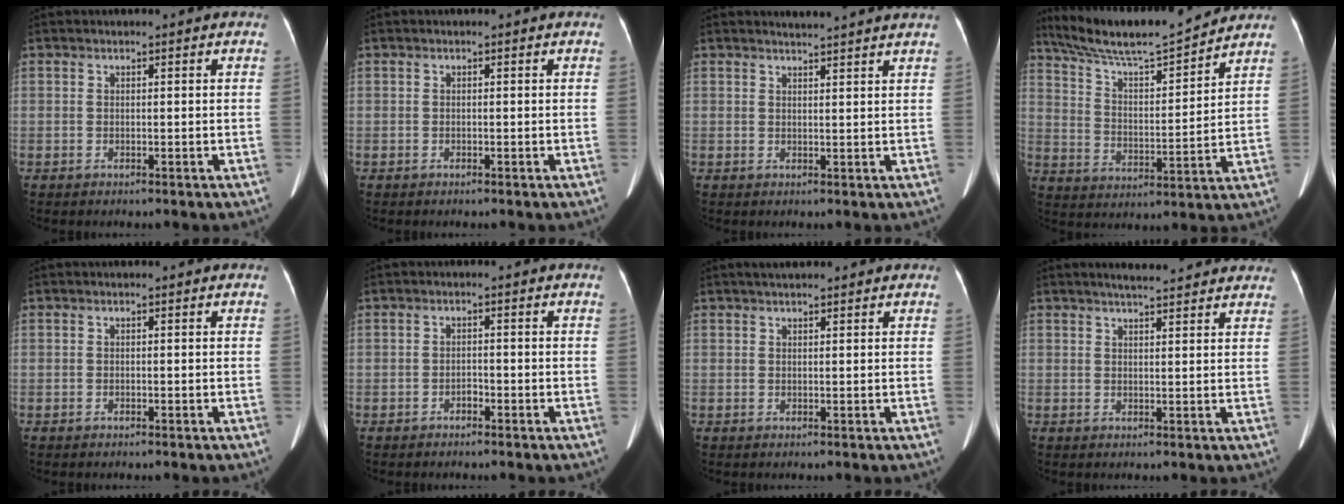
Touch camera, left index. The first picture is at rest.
{"total": 0.0}
{"total": 5.1, "force": [4.8, -0.8, 1.4], "torque": [-0.019, 0.009, 0.049]}
{"total": 15.4, "force": [14.3, 0.6, 5.8], "torque": [-0.113, 0.007, 0.238]}
{"total": 0.0}
{"total": 1.3, "force": [-0.9, 0.6, 0.6], "torque": [-0.009, 0.002, -0.015]}
{"total": 3.6, "force": [2.9, 0.9, 1.9], "torque": [-0.023, 0.030, 0.043]}
{"total": 9.8, "force": [8.7, 1.5, 4.1], "torque": [-0.049, 0.021, 0.097]}